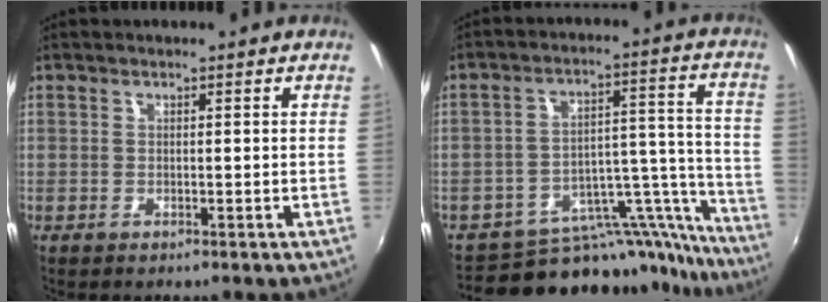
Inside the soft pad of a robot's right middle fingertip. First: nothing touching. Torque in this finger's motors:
{"motor_torque": [0.19, -0.48, 0.02, 0.01]}